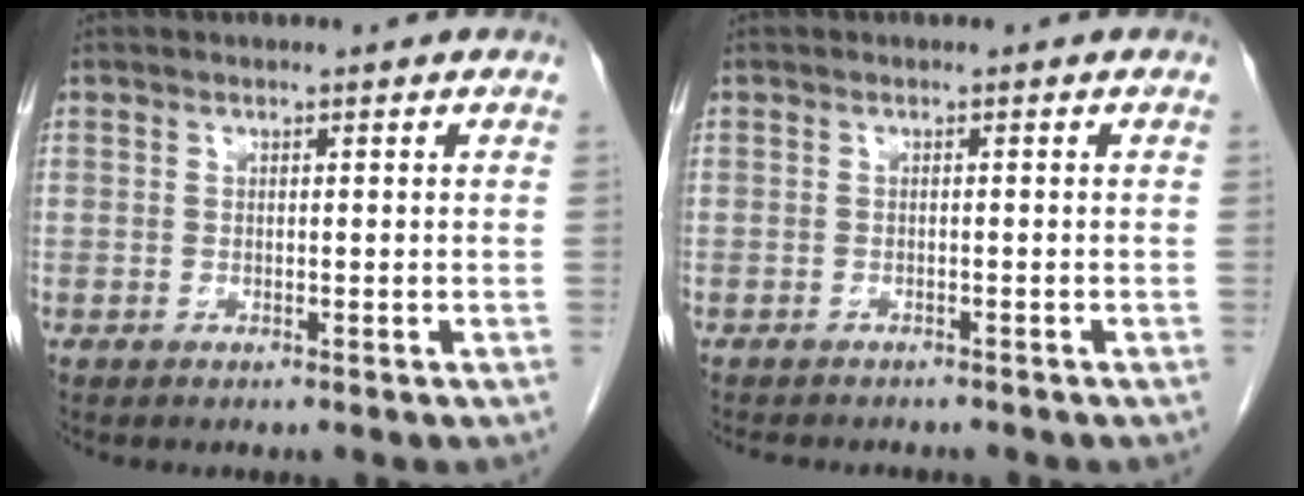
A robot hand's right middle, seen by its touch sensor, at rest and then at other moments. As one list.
[{"total": 5.6, "force": [-5.1, 1.5, 2.0], "torque": [-0.024, -0.003, -0.067]}]